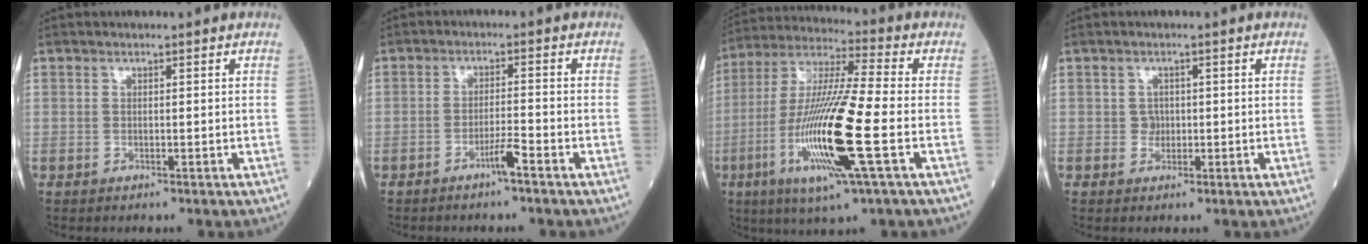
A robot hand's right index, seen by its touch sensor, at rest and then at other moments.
{"total": 2.9, "force": [-2.0, -0.3, 2.1], "torque": [-0.037, -0.001, -0.037]}
{"total": 18.1, "force": [-5.0, 0.6, 17.4], "torque": [-0.356, -0.016, -0.096]}
{"total": 1.4, "force": [0.0, 1.3, 0.5], "torque": [-0.006, 0.002, -0.001]}